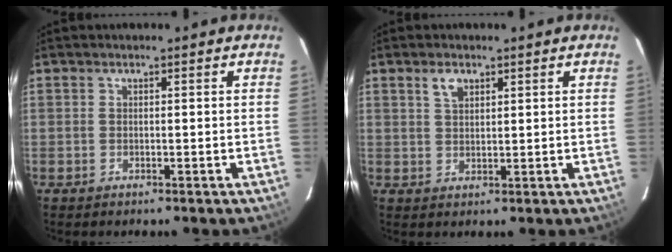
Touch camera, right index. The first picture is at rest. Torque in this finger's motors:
{"motor_torque": [0.01, 0.02, 0.03, 0.03]}